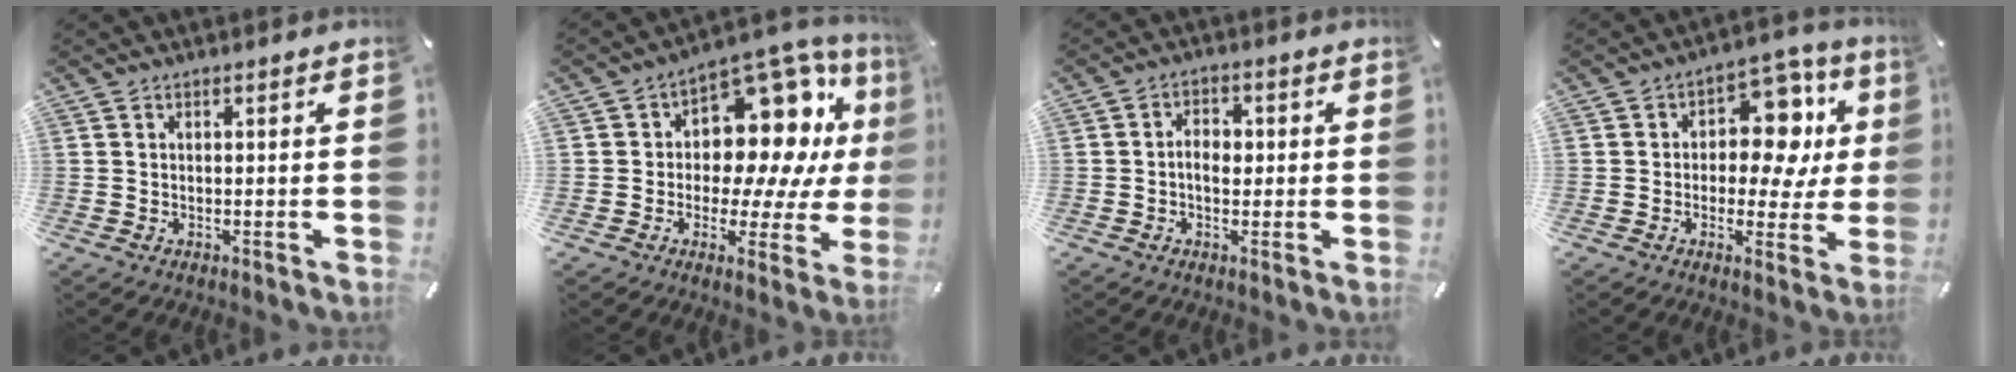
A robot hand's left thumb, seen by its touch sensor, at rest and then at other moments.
{"total": 16.9, "force": [5.7, 10.8, 11.7], "torque": [-0.168, -0.055, 0.094]}
{"total": 4.4, "force": [-0.4, 2.8, 3.4], "torque": [-0.055, 0.006, -0.010]}
{"total": 14.0, "force": [3.5, 9.4, 9.8], "torque": [-0.125, -0.021, 0.061]}